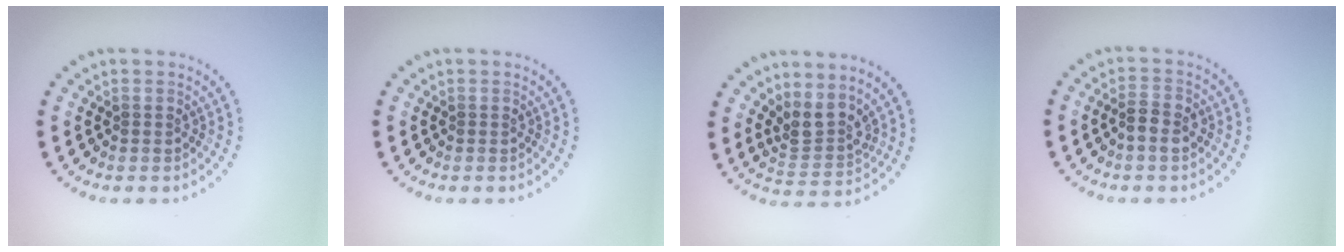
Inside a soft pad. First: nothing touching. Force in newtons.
{"total": 0.0}
{"total": 2.9, "press": 2.2, "slide": 2.0}
{"total": 2.1, "press": 2.1, "slide": 0.5}